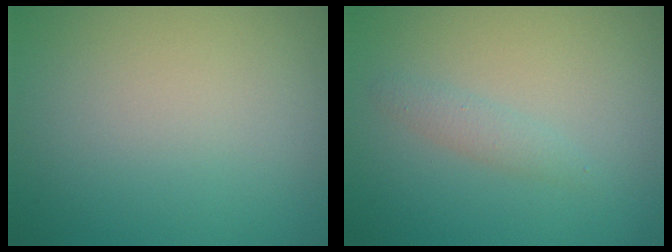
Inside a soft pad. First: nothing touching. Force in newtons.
{"total": 1.3, "press": 1.3, "slide": 0.0}